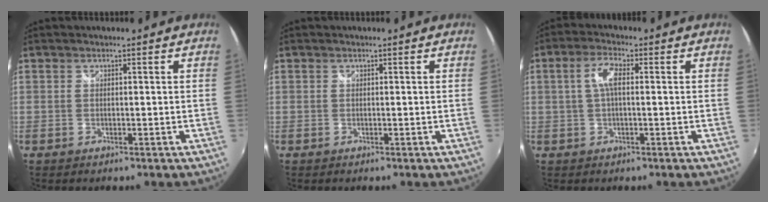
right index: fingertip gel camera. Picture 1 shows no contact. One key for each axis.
{"total": 0.0}
{"total": 4.7, "fx": 0.6, "fy": 1.5, "fz": 4.4, "tx": -0.086, "ty": 0.009, "tz": 0.012}